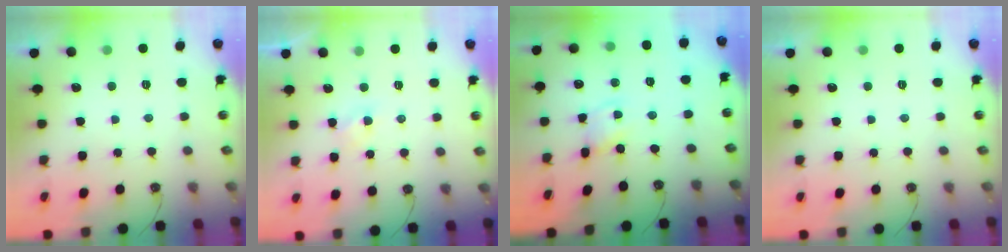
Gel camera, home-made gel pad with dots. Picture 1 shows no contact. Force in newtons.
{"total": 2.8, "press": 2.7, "slide": 0.6}
{"total": 1.1, "press": 1.1, "slide": 0.2}
{"total": 0.0}